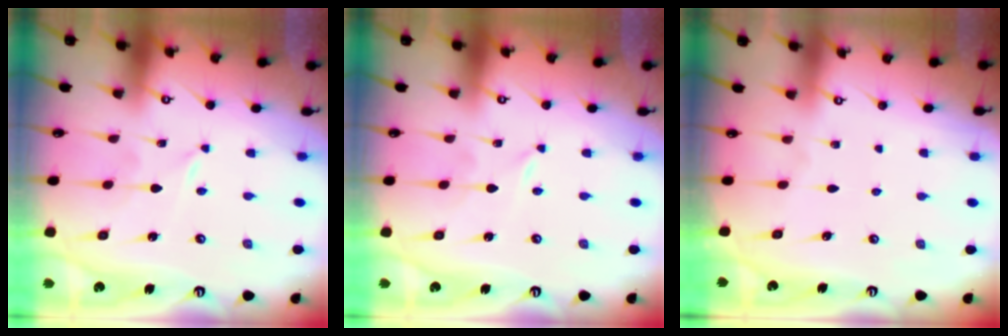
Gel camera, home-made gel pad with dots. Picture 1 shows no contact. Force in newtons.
{"total": 0.0}
{"total": 0.0}